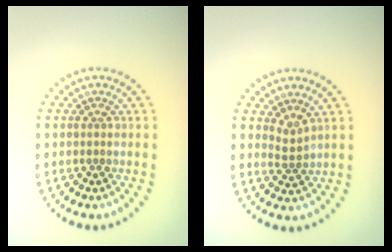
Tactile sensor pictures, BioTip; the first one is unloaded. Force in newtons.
{"total": 1.6, "press": 1.0, "slide": 1.2}